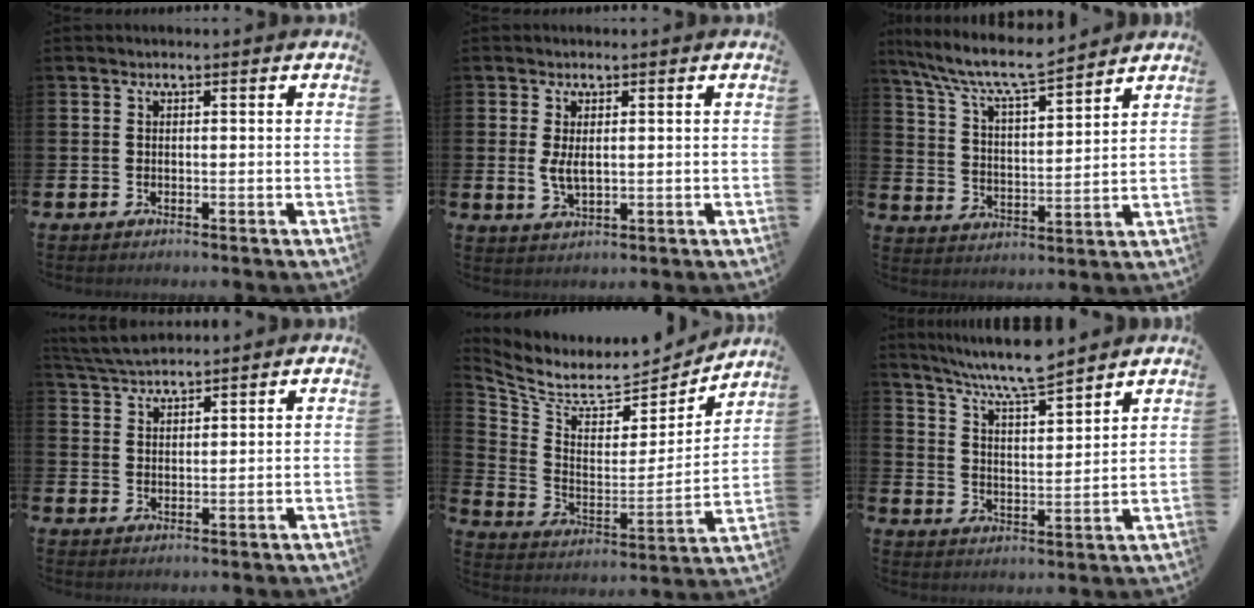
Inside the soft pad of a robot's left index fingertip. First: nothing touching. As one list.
[{"total": 2.8, "force": [0.7, 1.3, 2.3], "torque": [-0.038, 0.001, 0.010]}, {"total": 8.6, "force": [7.8, 1.1, 3.4], "torque": [-0.101, -0.047, 0.136]}, {"total": 4.4, "force": [4.3, 0.6, 0.8], "torque": [-0.025, -0.017, 0.079]}, {"total": 7.5, "force": [6.7, 2.7, 2.2], "torque": [-0.086, -0.056, 0.112]}, {"total": 7.9, "force": [7.4, 0.2, 2.8], "torque": [-0.083, -0.044, 0.130]}]